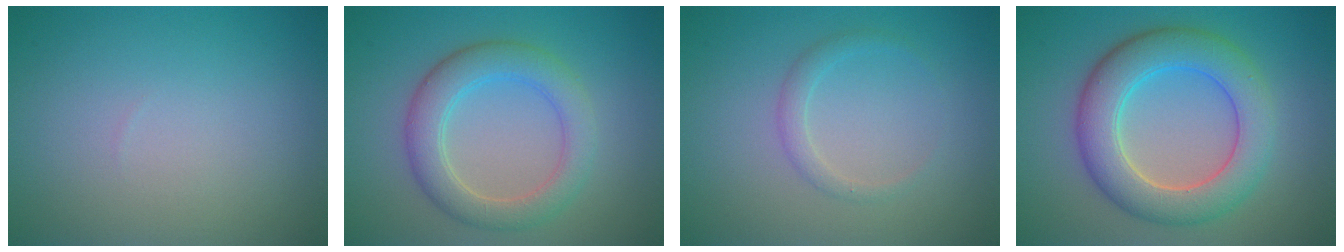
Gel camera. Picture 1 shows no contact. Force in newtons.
{"total": 4.5, "press": 4.5, "slide": 0.3}
{"total": 1.4, "press": 1.4, "slide": 0.2}
{"total": 7.0, "press": 7.0, "slide": 0.3}